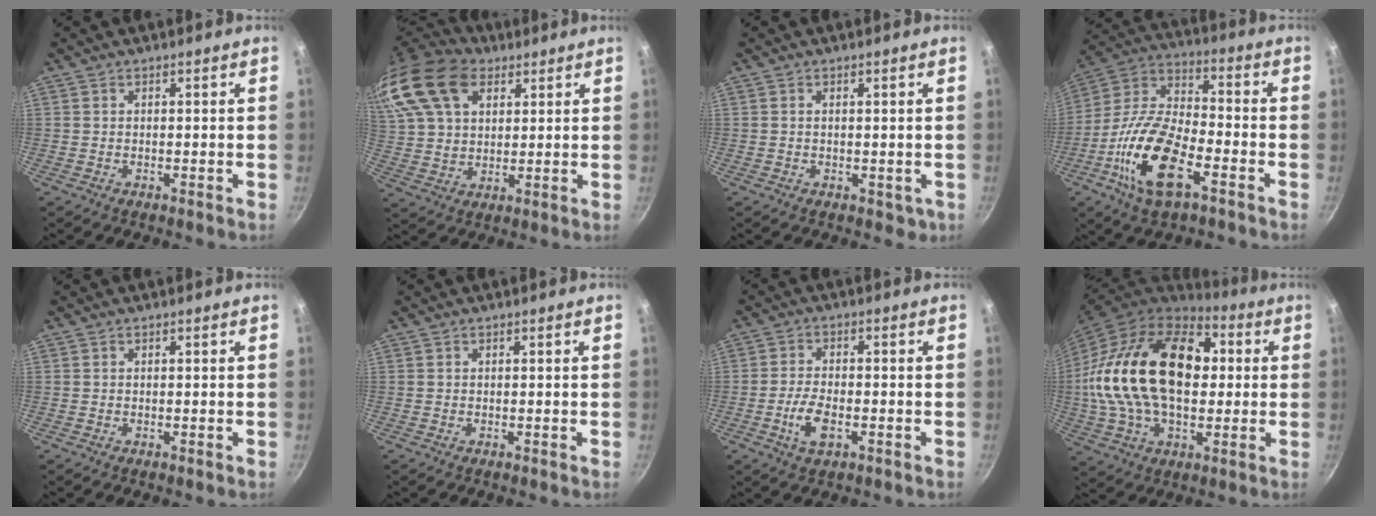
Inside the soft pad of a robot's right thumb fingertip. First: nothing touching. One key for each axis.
{"total": 22.7, "fx": 11.0, "fy": 14.8, "fz": 13.3, "tx": -0.283, "ty": 0.014, "tz": 0.202}
{"total": 2.1, "fx": 0.1, "fy": 1.4, "fz": 1.5, "tx": -0.014, "ty": -0.001, "tz": 0.005}
{"total": 19.0, "fx": -7.7, "fy": 8.5, "fz": 15.2, "tx": -0.292, "ty": 0.036, "tz": -0.162}
{"total": 0.0}
{"total": 0.0}
{"total": 6.1, "fx": -2.1, "fy": 2.9, "fz": 4.9, "tx": -0.098, "ty": 0.011, "tz": -0.041}
{"total": 29.3, "fx": 3.2, "fy": 18.2, "fz": 22.8, "tx": -0.400, "ty": 0.031, "tz": 0.046}